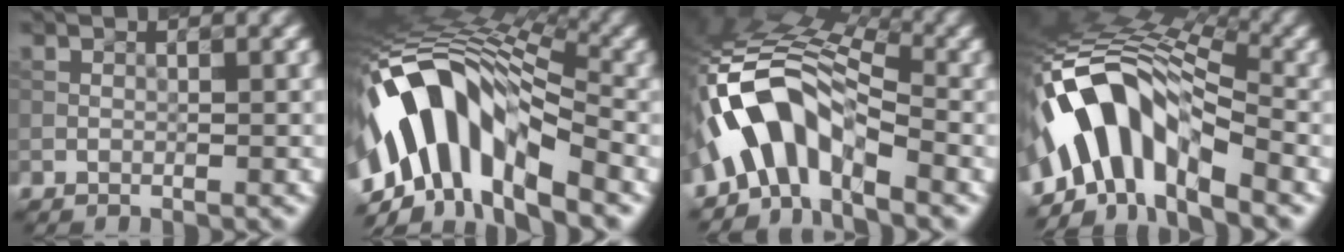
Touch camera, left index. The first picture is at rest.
{"total": 13.7, "force": [-3.6, 6.6, 11.5], "torque": [-0.195, 0.022, -0.061]}
{"total": 8.0, "force": [-3.8, 4.0, 5.8], "torque": [-0.093, 0.019, -0.077]}
{"total": 12.4, "force": [-3.9, 5.8, 10.2], "torque": [-0.170, 0.024, -0.067]}